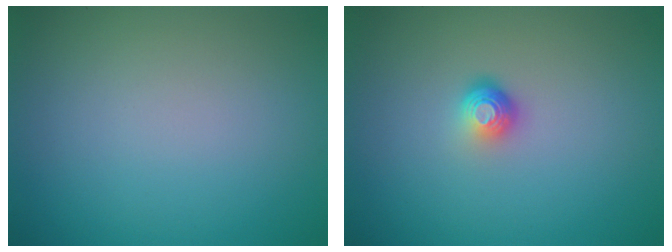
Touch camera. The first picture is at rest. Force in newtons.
{"total": 1.8, "press": 1.2, "slide": 1.4}